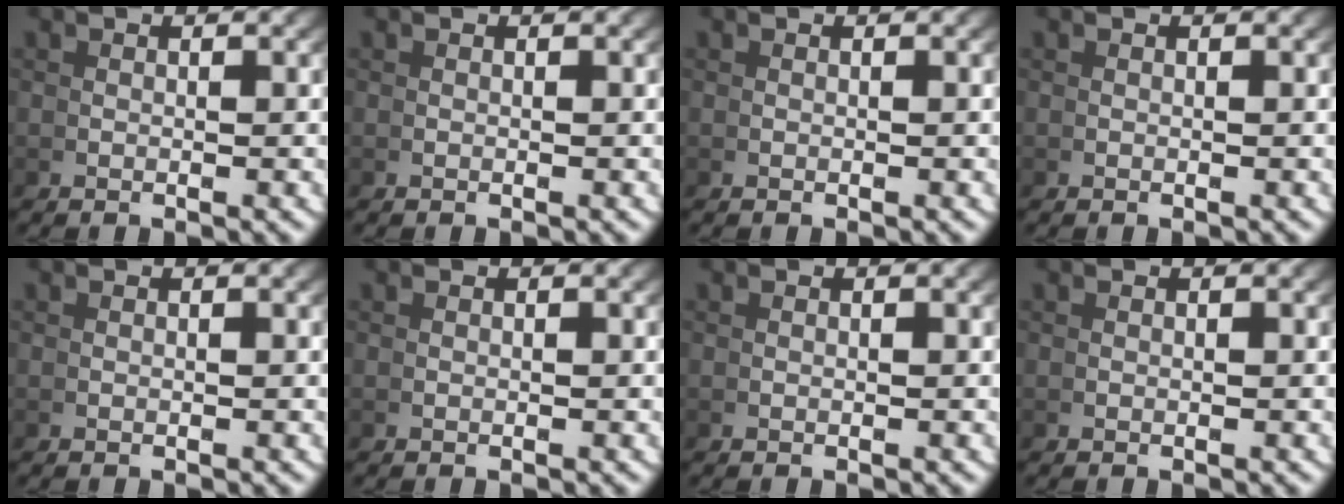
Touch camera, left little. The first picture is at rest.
{"total": 0.0}
{"total": 0.0}
{"total": 0.0}
{"total": 0.0}
{"total": 0.0}
{"total": 0.0}
{"total": 0.0}